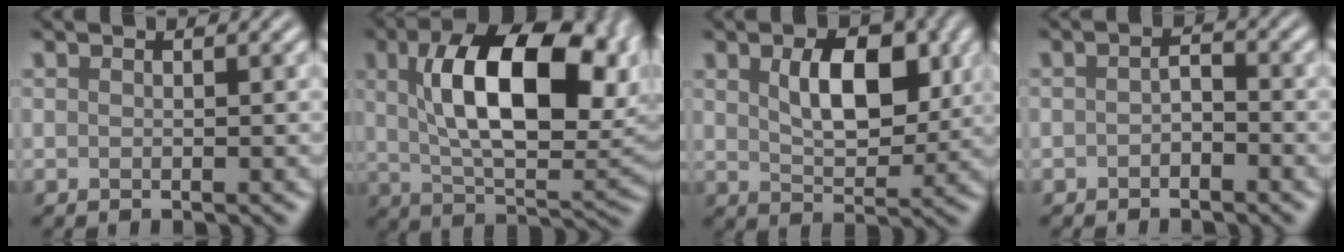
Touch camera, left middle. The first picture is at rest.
{"total": 11.5, "force": [1.9, 4.4, 10.5], "torque": [-0.178, -0.013, 0.058]}
{"total": 2.9, "force": [0.6, 0.9, 2.7], "torque": [-0.073, -0.024, 0.050]}
{"total": 2.7, "force": [-1.9, -1.5, -1.2], "torque": [-0.011, -0.026, 0.005]}